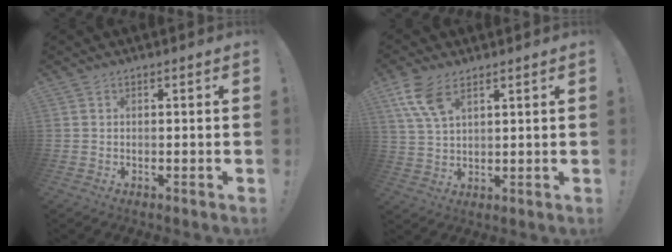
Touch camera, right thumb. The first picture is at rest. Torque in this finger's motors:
{"motor_torque": [0.64, 0.67, 0.12, 0.14, 0.01]}